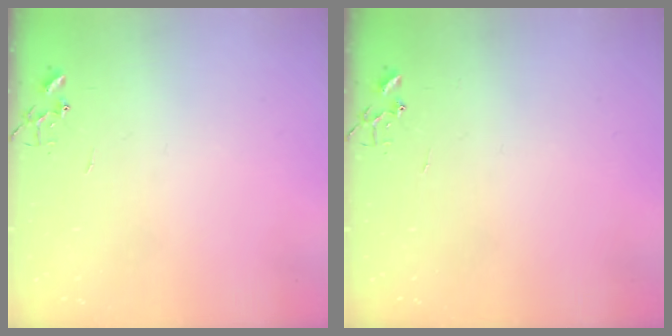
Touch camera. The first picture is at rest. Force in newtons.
{"total": 0.0}